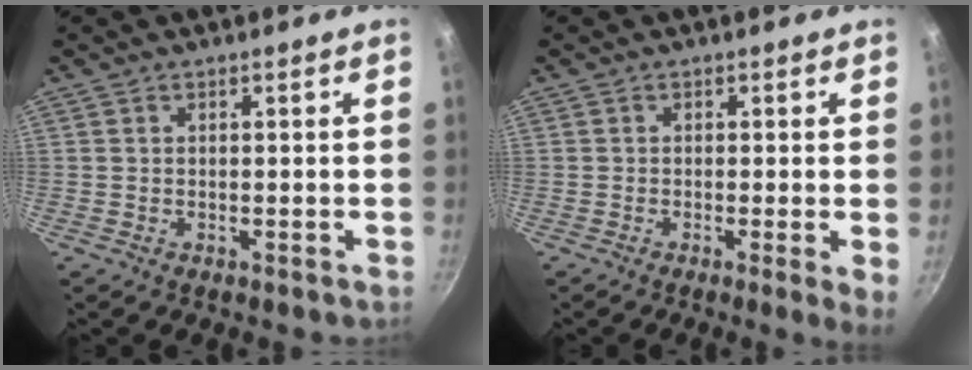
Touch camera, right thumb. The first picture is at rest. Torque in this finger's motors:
{"motor_torque": [-0.60, 0.50, -0.10, -0.25, 0.01]}